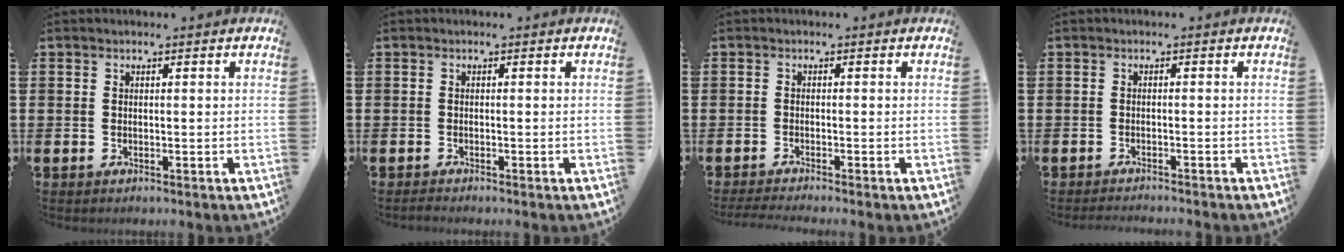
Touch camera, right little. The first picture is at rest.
{"total": 0.5, "force": [-0.5, 0.0, 0.3], "torque": [0.003, -0.006, -0.011]}
{"total": 1.2, "force": [-1.0, -0.1, 0.6], "torque": [-0.008, 0.000, -0.020]}
{"total": 0.9, "force": [-0.9, -0.1, 0.0], "torque": [-0.001, -0.001, -0.019]}